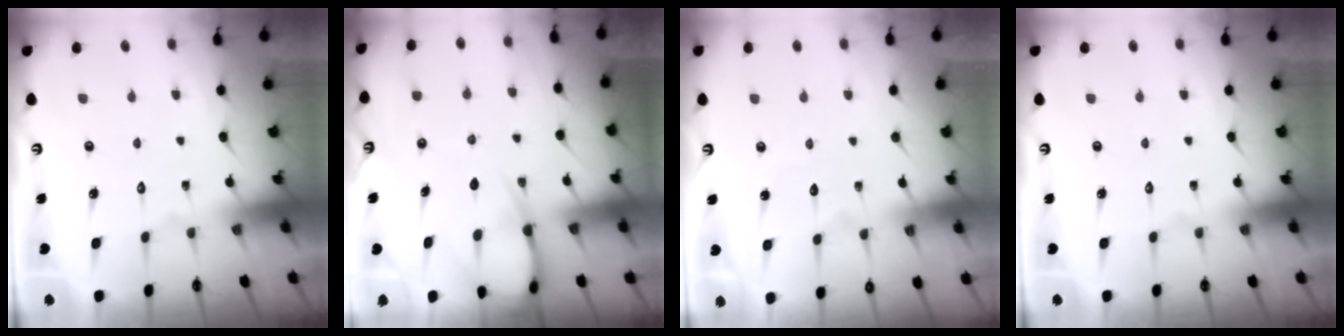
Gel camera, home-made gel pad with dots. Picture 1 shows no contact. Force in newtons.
{"total": 7.7, "press": 7.7, "slide": 0.9}
{"total": 3.2, "press": 3.2, "slide": 0.4}
{"total": 0.0}